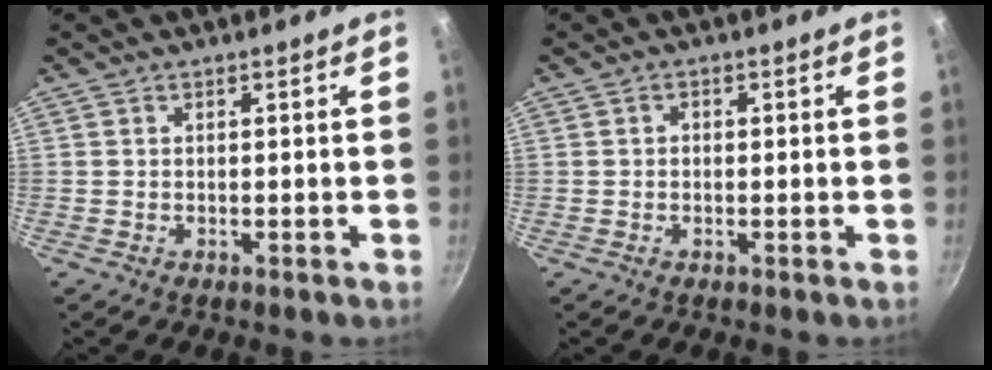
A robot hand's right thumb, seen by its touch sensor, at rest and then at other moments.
{"total": 1.0, "force": [-0.1, 0.9, 0.5], "torque": [-0.007, 0.006, -0.002]}